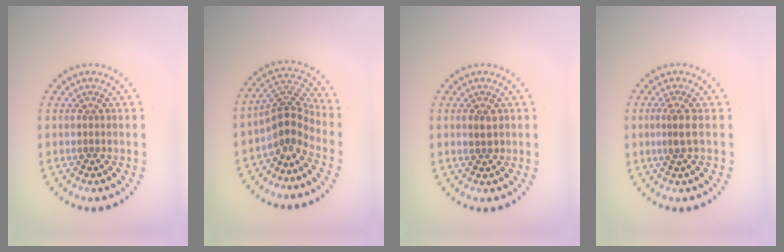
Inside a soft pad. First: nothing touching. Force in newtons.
{"total": 3.5, "press": 2.5, "slide": 2.5}
{"total": 1.2, "press": 1.2, "slide": 0.1}
{"total": 1.8, "press": 1.4, "slide": 1.2}